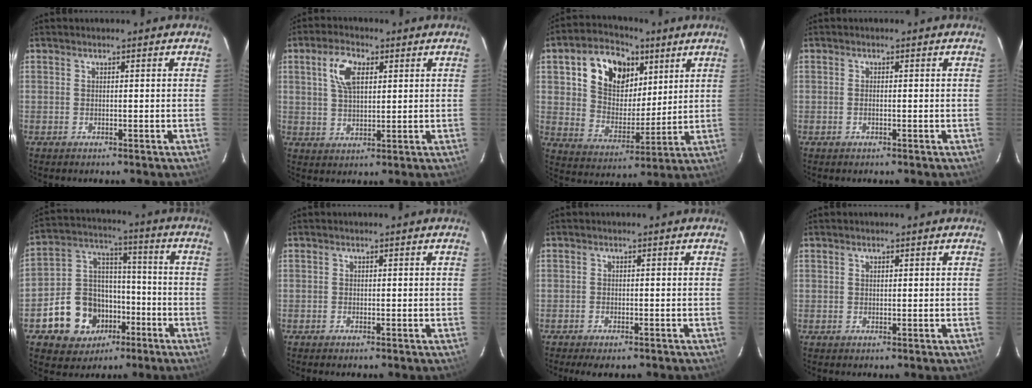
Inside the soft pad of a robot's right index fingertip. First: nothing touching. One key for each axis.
{"total": 6.8, "fx": 2.5, "fy": 3.5, "fz": 5.2, "tx": -0.101, "ty": 0.014, "tz": 0.047}
{"total": 15.6, "fx": 6.8, "fy": 10.8, "fz": 8.8, "tx": -0.182, "ty": 0.032, "tz": 0.127}
{"total": 0.8, "fx": -0.2, "fy": 0.3, "fz": 0.7, "tx": -0.017, "ty": 0.001, "tz": -0.005}
{"total": 14.3, "fx": -6.8, "fy": 11.5, "fz": 5.1, "tx": -0.123, "ty": 0.045, "tz": -0.087}
{"total": 0.5, "fx": -0.5, "fy": 0.2, "fz": 0.0, "tx": 0.000, "ty": -0.002, "tz": -0.012}
{"total": 4.4, "fx": -3.6, "fy": 1.4, "fz": 2.1, "tx": -0.047, "ty": -0.014, "tz": -0.054}
{"total": 0.7, "fx": 0.3, "fy": 0.5, "fz": 0.4, "tx": -0.007, "ty": 0.004, "tz": 0.005}